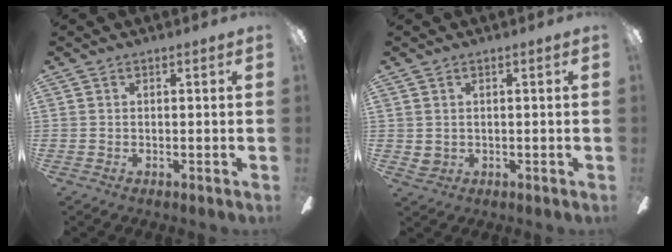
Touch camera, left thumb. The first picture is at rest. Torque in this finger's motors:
{"motor_torque": [-0.16, 0.16, -0.05, -0.30, 0.00]}